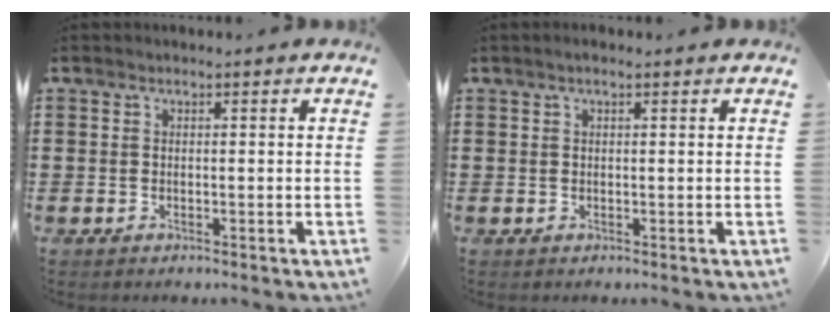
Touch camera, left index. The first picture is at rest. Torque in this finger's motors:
{"motor_torque": [0.22, 0.70, -0.04, 0.00]}